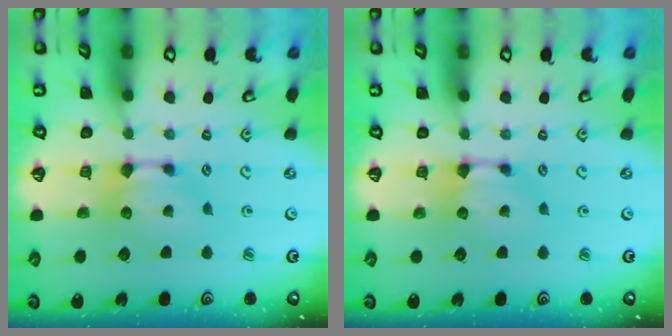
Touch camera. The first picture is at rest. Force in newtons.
{"total": 0.5, "press": 0.2, "slide": 0.5}